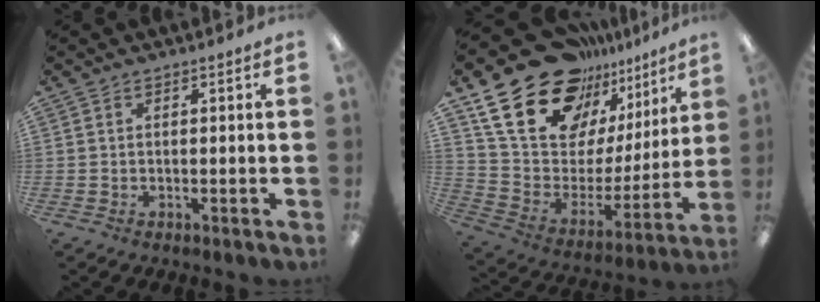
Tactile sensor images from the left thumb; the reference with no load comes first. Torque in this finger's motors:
{"motor_torque": [0.75, 0.88, 1.27, -1.50, 0.14]}